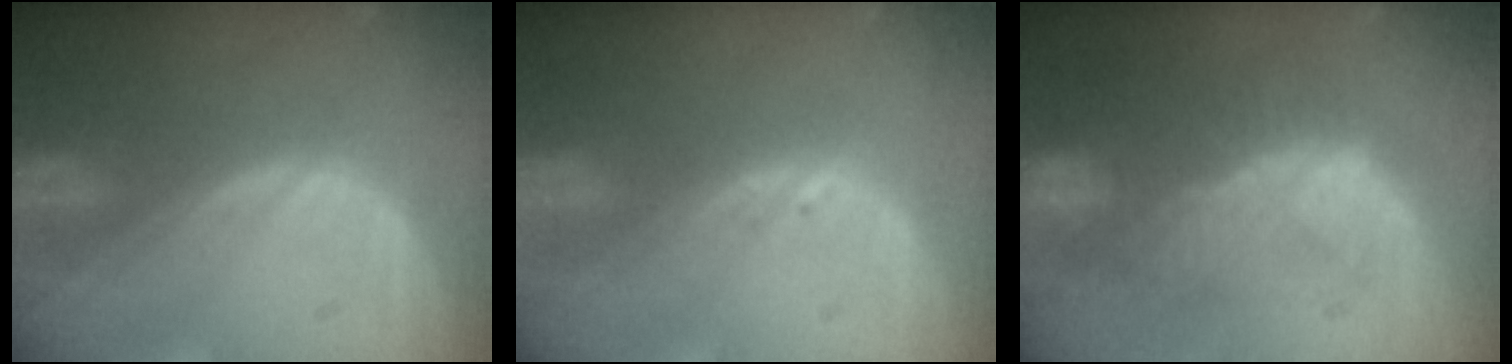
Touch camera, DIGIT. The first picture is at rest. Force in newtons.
{"total": 0.6, "press": 0.6, "slide": 0.1}
{"total": 10.0, "press": 9.0, "slide": 4.2}